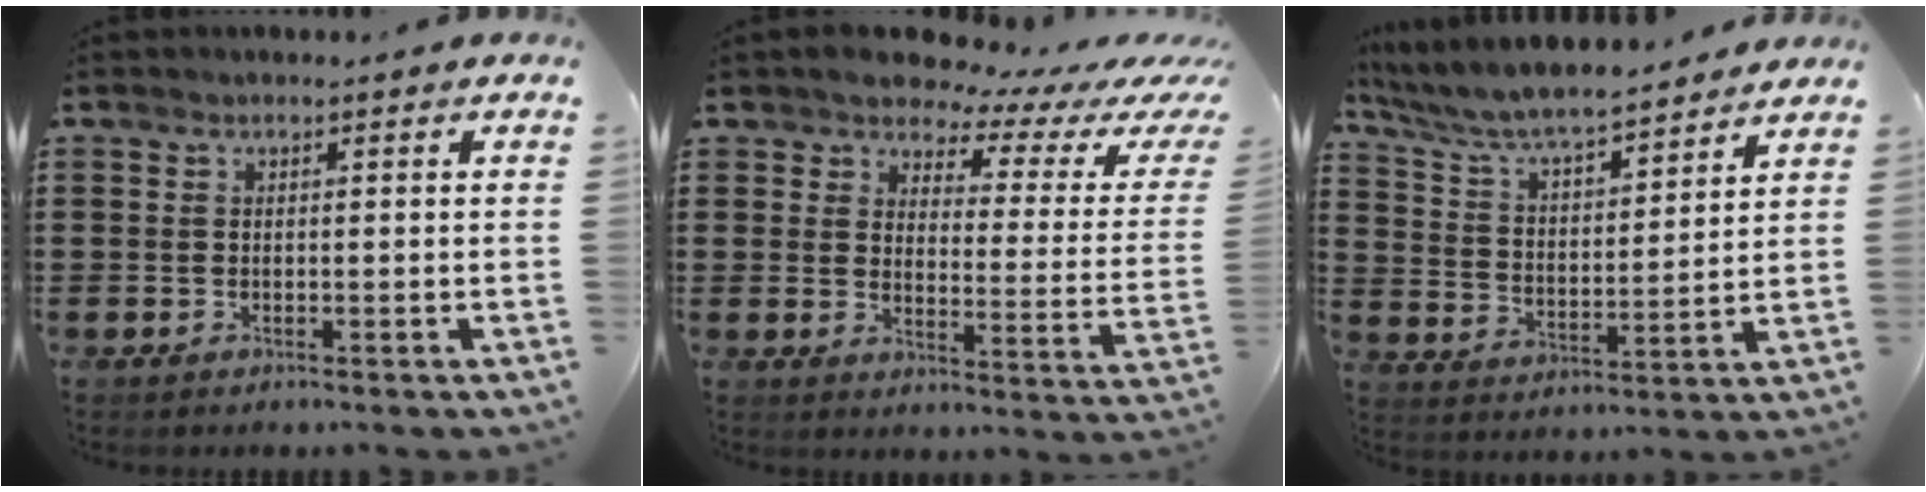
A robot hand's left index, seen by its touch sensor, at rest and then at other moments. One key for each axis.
{"total": 4.8, "fx": 4.3, "fy": 1.6, "fz": 1.3, "tx": -0.040, "ty": -0.036, "tz": 0.069}
{"total": 6.9, "fx": 6.4, "fy": 0.5, "fz": 2.5, "tx": -0.075, "ty": -0.039, "tz": 0.108}